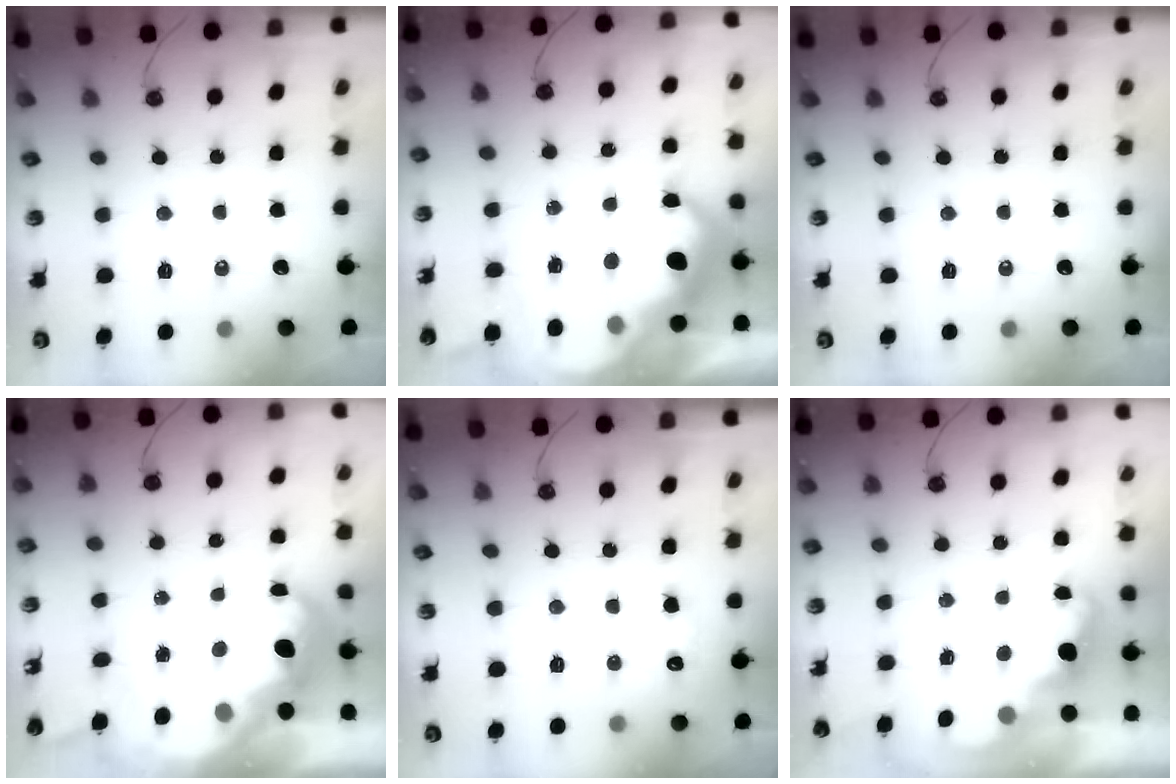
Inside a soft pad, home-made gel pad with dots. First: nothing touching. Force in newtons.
{"total": 15.7, "press": 15.6, "slide": 1.2}
{"total": 0.0}
{"total": 10.0, "press": 10.0, "slide": 0.6}
{"total": 5.1, "press": 4.9, "slide": 1.2}
{"total": 2.5, "press": 2.4, "slide": 0.5}